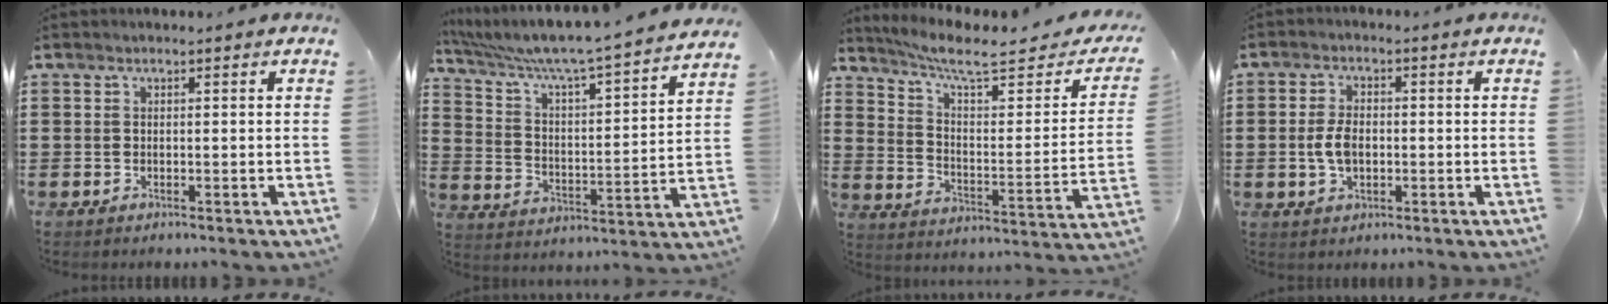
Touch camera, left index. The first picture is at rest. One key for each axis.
{"total": 6.3, "fx": 5.6, "fy": -0.5, "fz": 2.8, "tx": -0.079, "ty": -0.051, "tz": 0.087}
{"total": 8.2, "fx": 6.3, "fy": 1.0, "fz": 5.0, "tx": -0.115, "ty": -0.039, "tz": 0.103}
{"total": 4.6, "fx": -0.4, "fy": 2.6, "fz": 3.8, "tx": -0.092, "ty": -0.001, "tz": -0.014}